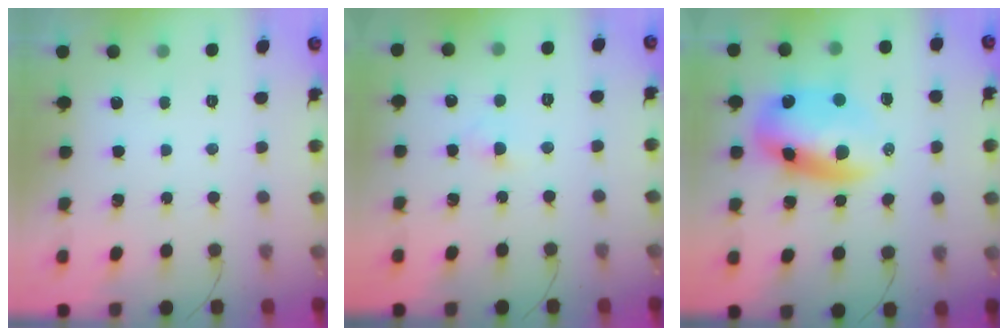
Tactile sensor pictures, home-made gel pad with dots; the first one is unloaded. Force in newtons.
{"total": 2.3, "press": 2.1, "slide": 1.0}
{"total": 12.7, "press": 12.2, "slide": 3.4}